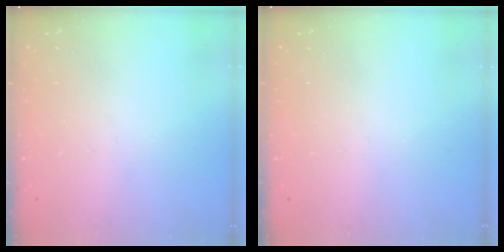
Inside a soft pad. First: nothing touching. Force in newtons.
{"total": 0.0}